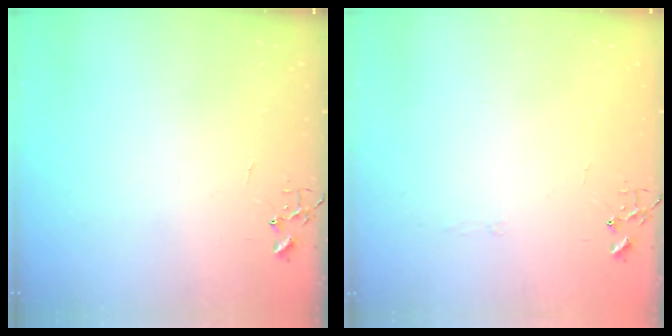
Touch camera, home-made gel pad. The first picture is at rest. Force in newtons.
{"total": 2.6, "press": 2.6, "slide": 0.5}